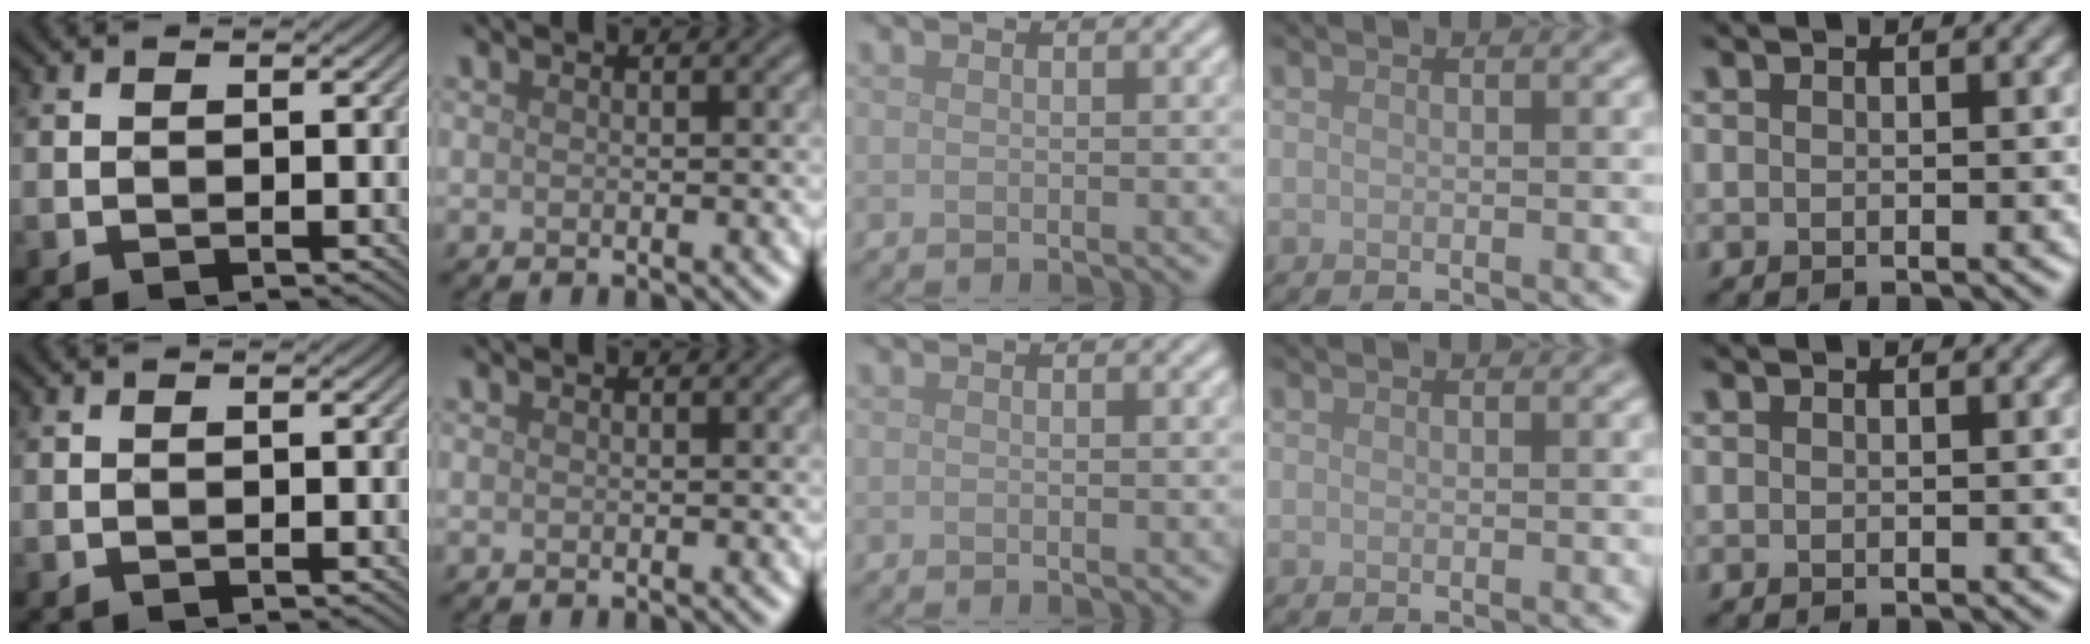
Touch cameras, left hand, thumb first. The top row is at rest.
{}